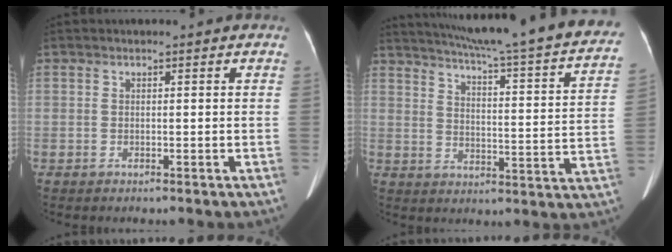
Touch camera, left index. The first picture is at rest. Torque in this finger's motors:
{"motor_torque": [0.00, -2.14, 0.03, 0.02]}